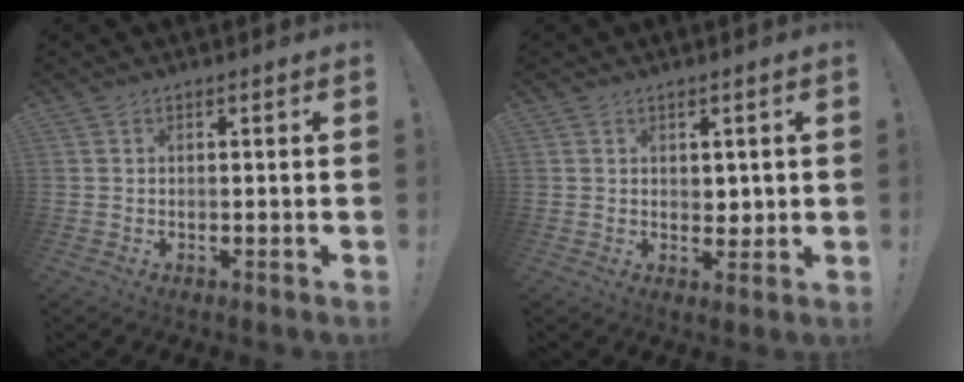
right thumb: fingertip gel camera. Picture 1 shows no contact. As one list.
[{"total": 3.1, "force": [1.3, 2.7, 0.8], "torque": [0.009, -0.012, 0.019]}]